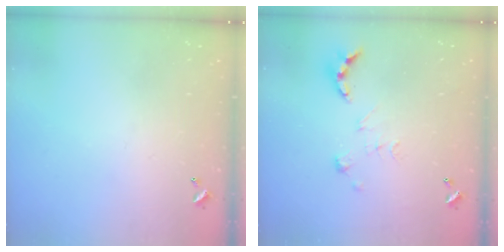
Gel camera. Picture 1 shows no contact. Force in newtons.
{"total": 4.7, "press": 4.7, "slide": 0.4}